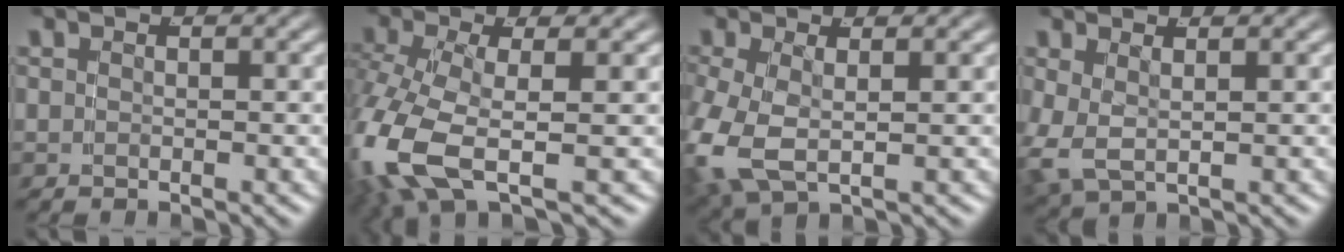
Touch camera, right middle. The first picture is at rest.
{"total": 6.9, "force": [-1.5, 3.5, 5.8], "torque": [-0.167, -0.035, -0.006]}
{"total": 6.2, "force": [-1.0, 4.5, 4.1], "torque": [-0.130, -0.034, 0.001]}
{"total": 3.6, "force": [0.2, 2.7, 2.3], "torque": [-0.078, -0.022, 0.019]}